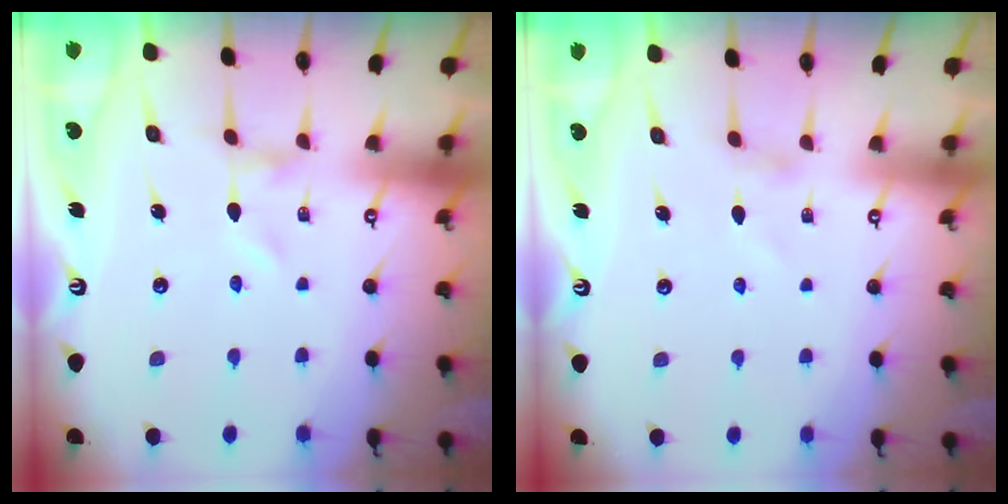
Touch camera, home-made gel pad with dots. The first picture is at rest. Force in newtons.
{"total": 2.5, "press": 2.5, "slide": 0.4}